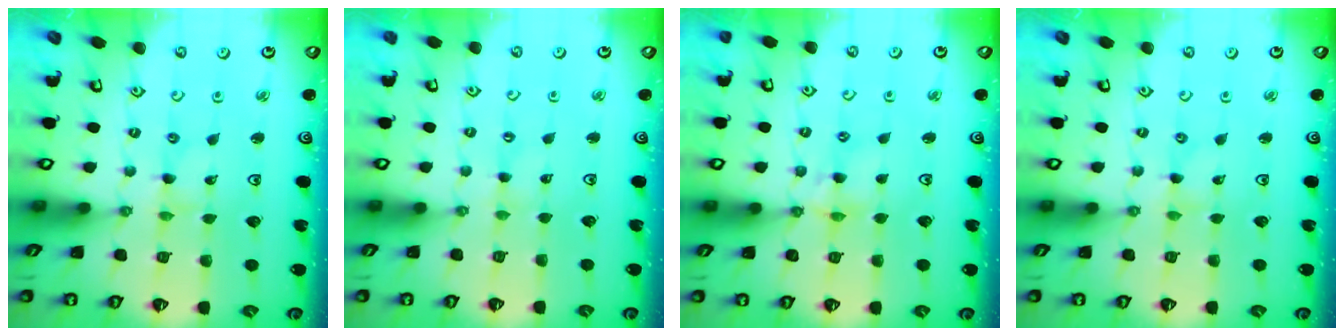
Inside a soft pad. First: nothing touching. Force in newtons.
{"total": 0.5, "press": 0.5, "slide": 0.1}
{"total": 4.5, "press": 4.4, "slide": 0.4}
{"total": 0.0}